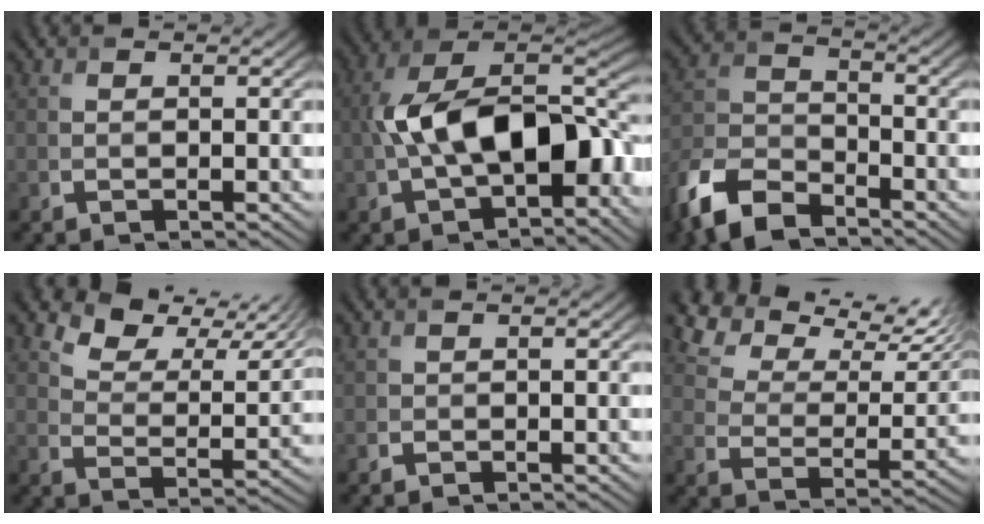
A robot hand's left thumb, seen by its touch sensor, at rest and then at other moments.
{"total": 13.8, "force": [-1.8, 7.4, 11.5], "torque": [-0.191, 0.010, -0.041]}
{"total": 10.1, "force": [-7.6, 4.3, 5.1], "torque": [-0.110, -0.011, -0.170]}
{"total": 8.2, "force": [6.1, 3.5, 4.2], "torque": [-0.076, -0.001, 0.104]}
{"total": 0.6, "force": [-0.3, 0.2, -0.5], "torque": [0.013, -0.003, -0.008]}
{"total": 11.2, "force": [8.9, 4.2, 5.4], "torque": [-0.123, 0.009, 0.140]}